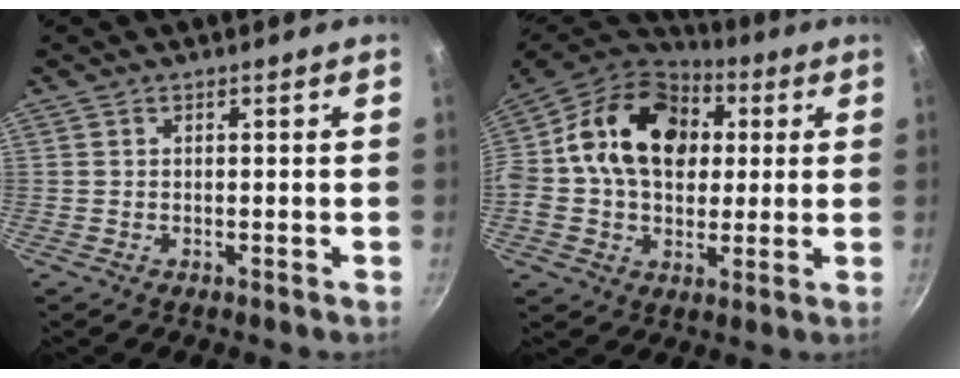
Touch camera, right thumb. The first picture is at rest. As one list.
[{"total": 21.6, "force": [4.1, 15.7, 14.2], "torque": [-0.223, 0.021, 0.053]}]